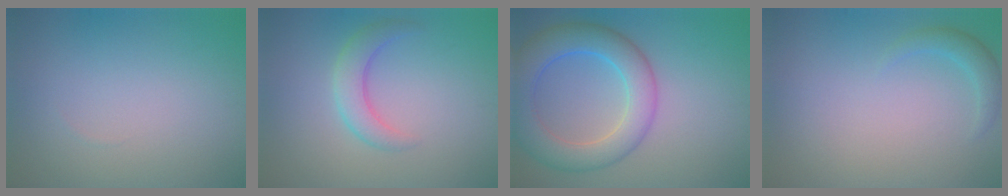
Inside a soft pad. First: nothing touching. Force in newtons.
{"total": 2.9, "press": 2.9, "slide": 0.1}
{"total": 7.0, "press": 7.0, "slide": 0.2}
{"total": 1.6, "press": 1.6, "slide": 0.1}